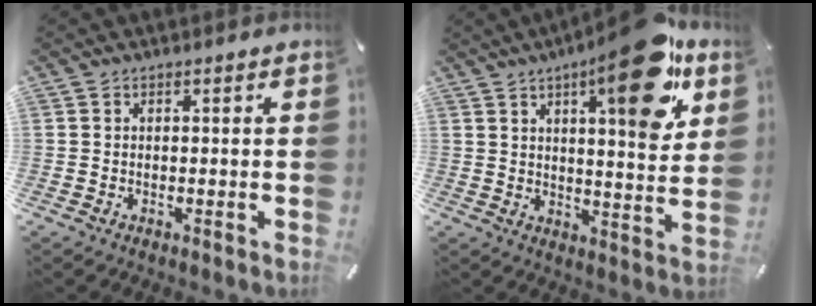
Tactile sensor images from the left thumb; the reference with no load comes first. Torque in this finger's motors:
{"motor_torque": [2.49, 2.28, 1.52, -1.25, 0.26]}